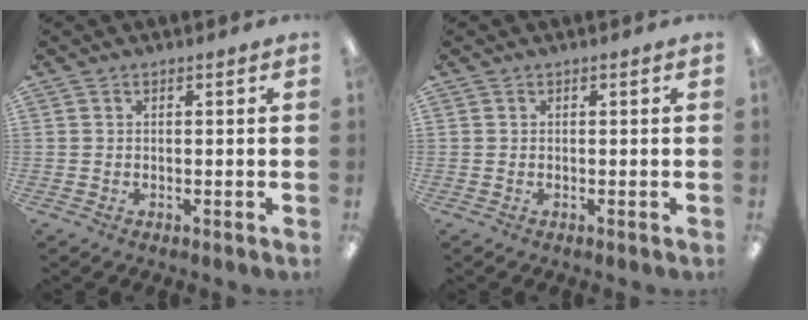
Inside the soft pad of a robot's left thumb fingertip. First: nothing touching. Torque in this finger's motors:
{"motor_torque": [-0.01, -0.01, 0.06, -0.04, 0.00]}